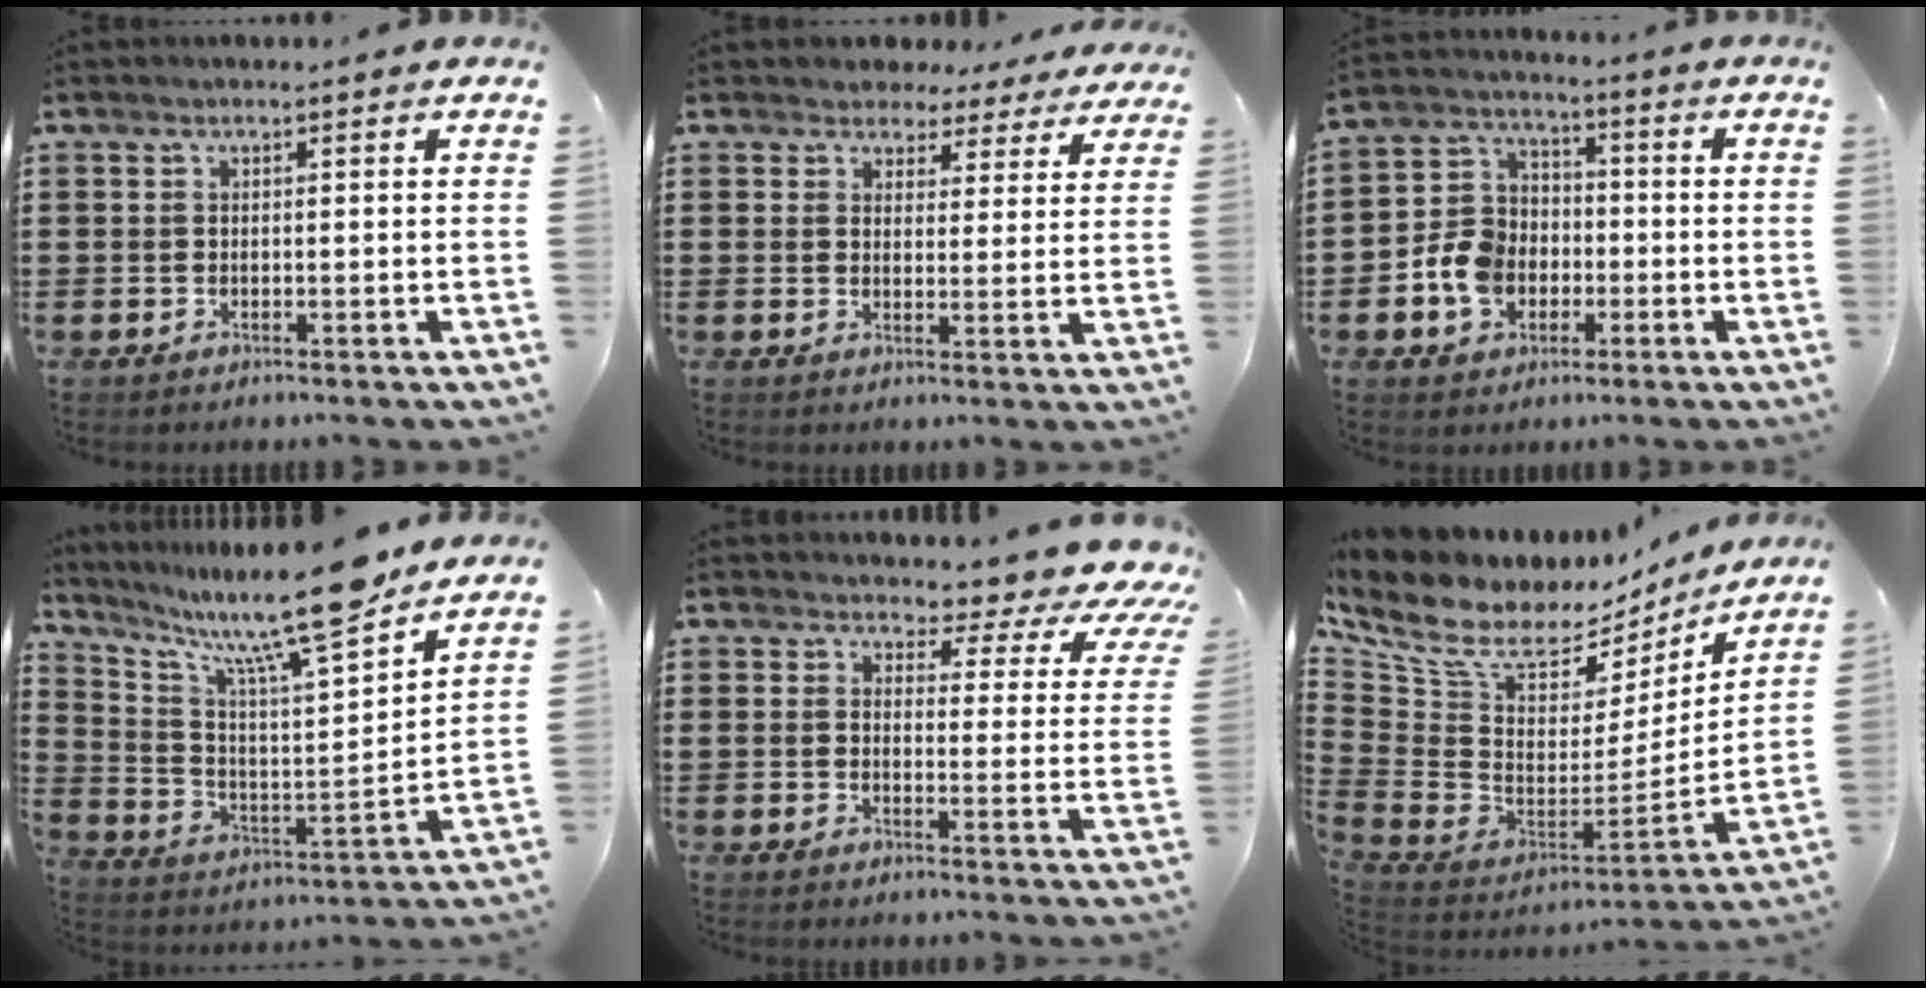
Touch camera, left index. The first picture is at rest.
{"total": 4.0, "force": [3.6, 1.8, 0.3], "torque": [-0.019, -0.012, 0.062]}
{"total": 8.0, "force": [-2.2, 6.8, 3.7], "torque": [-0.104, 0.022, -0.043]}
{"total": 14.6, "force": [11.8, 1.3, 8.4], "torque": [-0.174, -0.072, 0.193]}
{"total": 4.3, "force": [3.6, 1.4, 1.9], "torque": [-0.050, -0.027, 0.055]}
{"total": 8.8, "force": [5.7, 4.7, 4.8], "torque": [-0.131, -0.046, 0.097]}